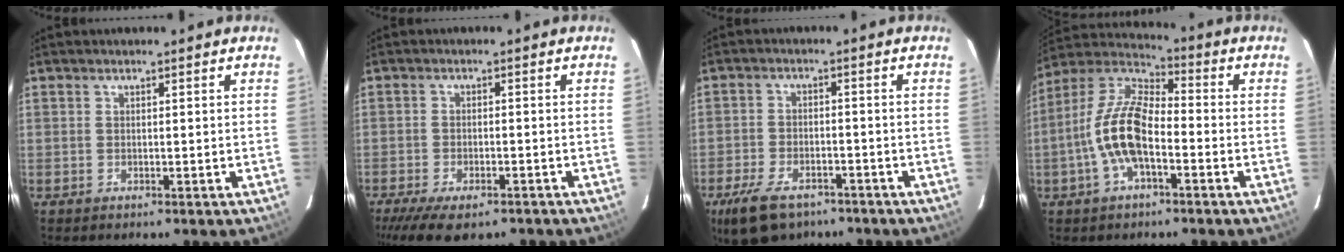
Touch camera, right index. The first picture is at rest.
{"total": 10.9, "force": [-8.2, 3.8, 6.1], "torque": [-0.142, -0.033, -0.134]}
{"total": 11.1, "force": [-7.8, 5.5, 5.7], "torque": [-0.141, -0.014, -0.136]}
{"total": 12.8, "force": [-3.8, 5.4, 11.0], "torque": [-0.231, 0.010, -0.077]}